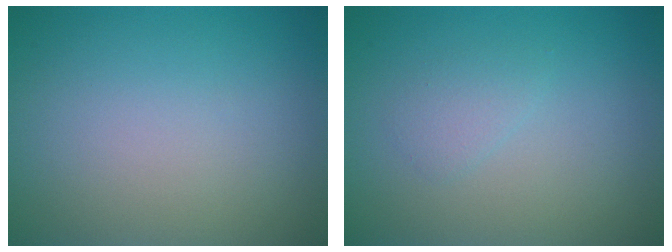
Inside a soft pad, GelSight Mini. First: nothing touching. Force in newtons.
{"total": 1.1, "press": 1.1, "slide": 0.1}